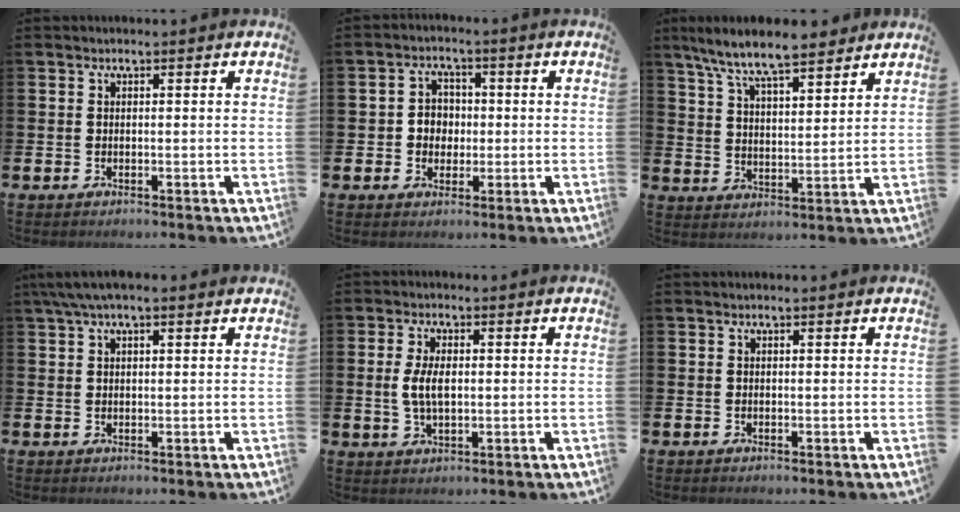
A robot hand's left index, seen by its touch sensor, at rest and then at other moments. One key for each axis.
{"total": 3.5, "fx": 0.2, "fy": 3.4, "fz": 1.0, "tx": -0.020, "ty": 0.006, "tz": -0.005}
{"total": 8.8, "fx": 8.0, "fy": 1.3, "fz": 3.3, "tx": -0.095, "ty": -0.032, "tz": 0.146}
{"total": 3.5, "fx": 2.4, "fy": 1.0, "fz": 2.3, "tx": -0.044, "ty": 0.004, "tz": 0.042}
{"total": 4.3, "fx": 0.4, "fy": 2.2, "fz": 3.7, "tx": -0.077, "ty": 0.004, "tz": 0.003}
{"total": 0.0}